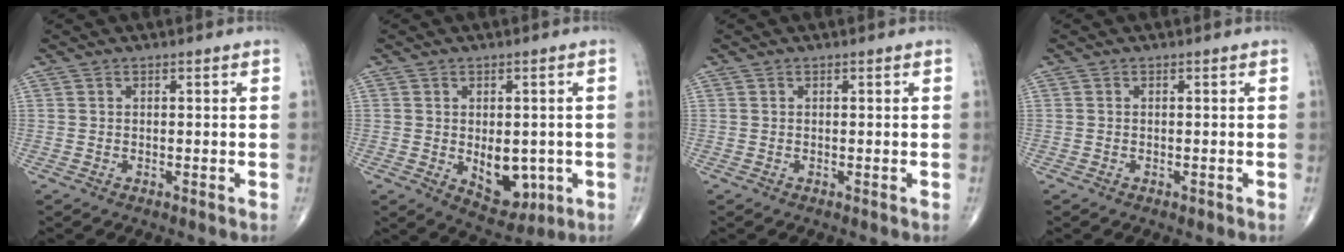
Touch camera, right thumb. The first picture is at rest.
{"total": 8.7, "force": [-1.5, 5.5, 6.5], "torque": [-0.058, -0.008, -0.005]}
{"total": 0.0}
{"total": 0.6, "force": [-0.3, 0.3, 0.3], "torque": [-0.004, -0.001, -0.005]}